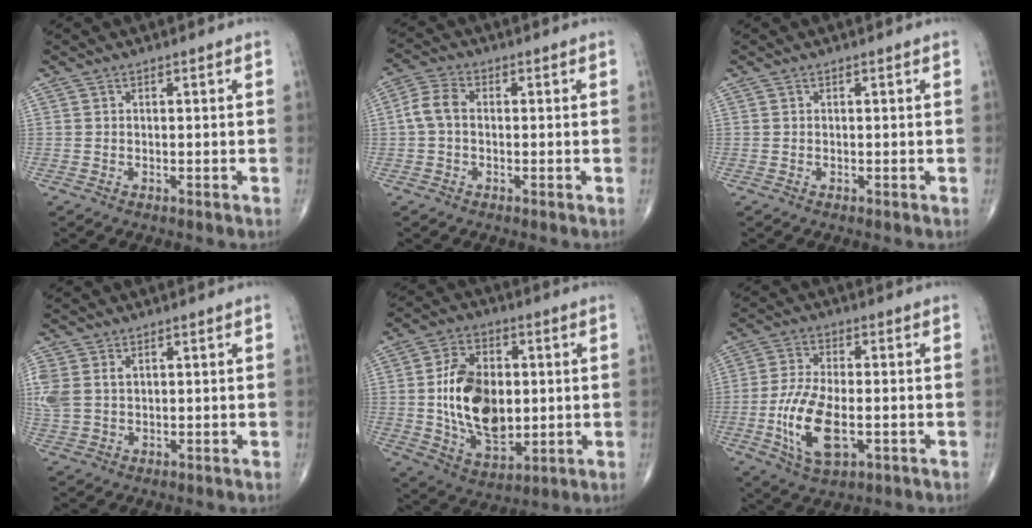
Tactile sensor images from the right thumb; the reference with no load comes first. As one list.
[{"total": 4.7, "force": [-0.1, 3.1, 3.6], "torque": [-0.073, 0.015, -0.010]}, {"total": 0.0}, {"total": 7.9, "force": [1.1, 6.2, 4.8], "torque": [-0.139, 0.006, 0.030]}, {"total": 16.8, "force": [0.4, 10.6, 13.1], "torque": [-0.202, -0.005, 0.017]}, {"total": 12.1, "force": [-2.8, 5.6, 10.3], "torque": [-0.206, 0.001, -0.047]}]